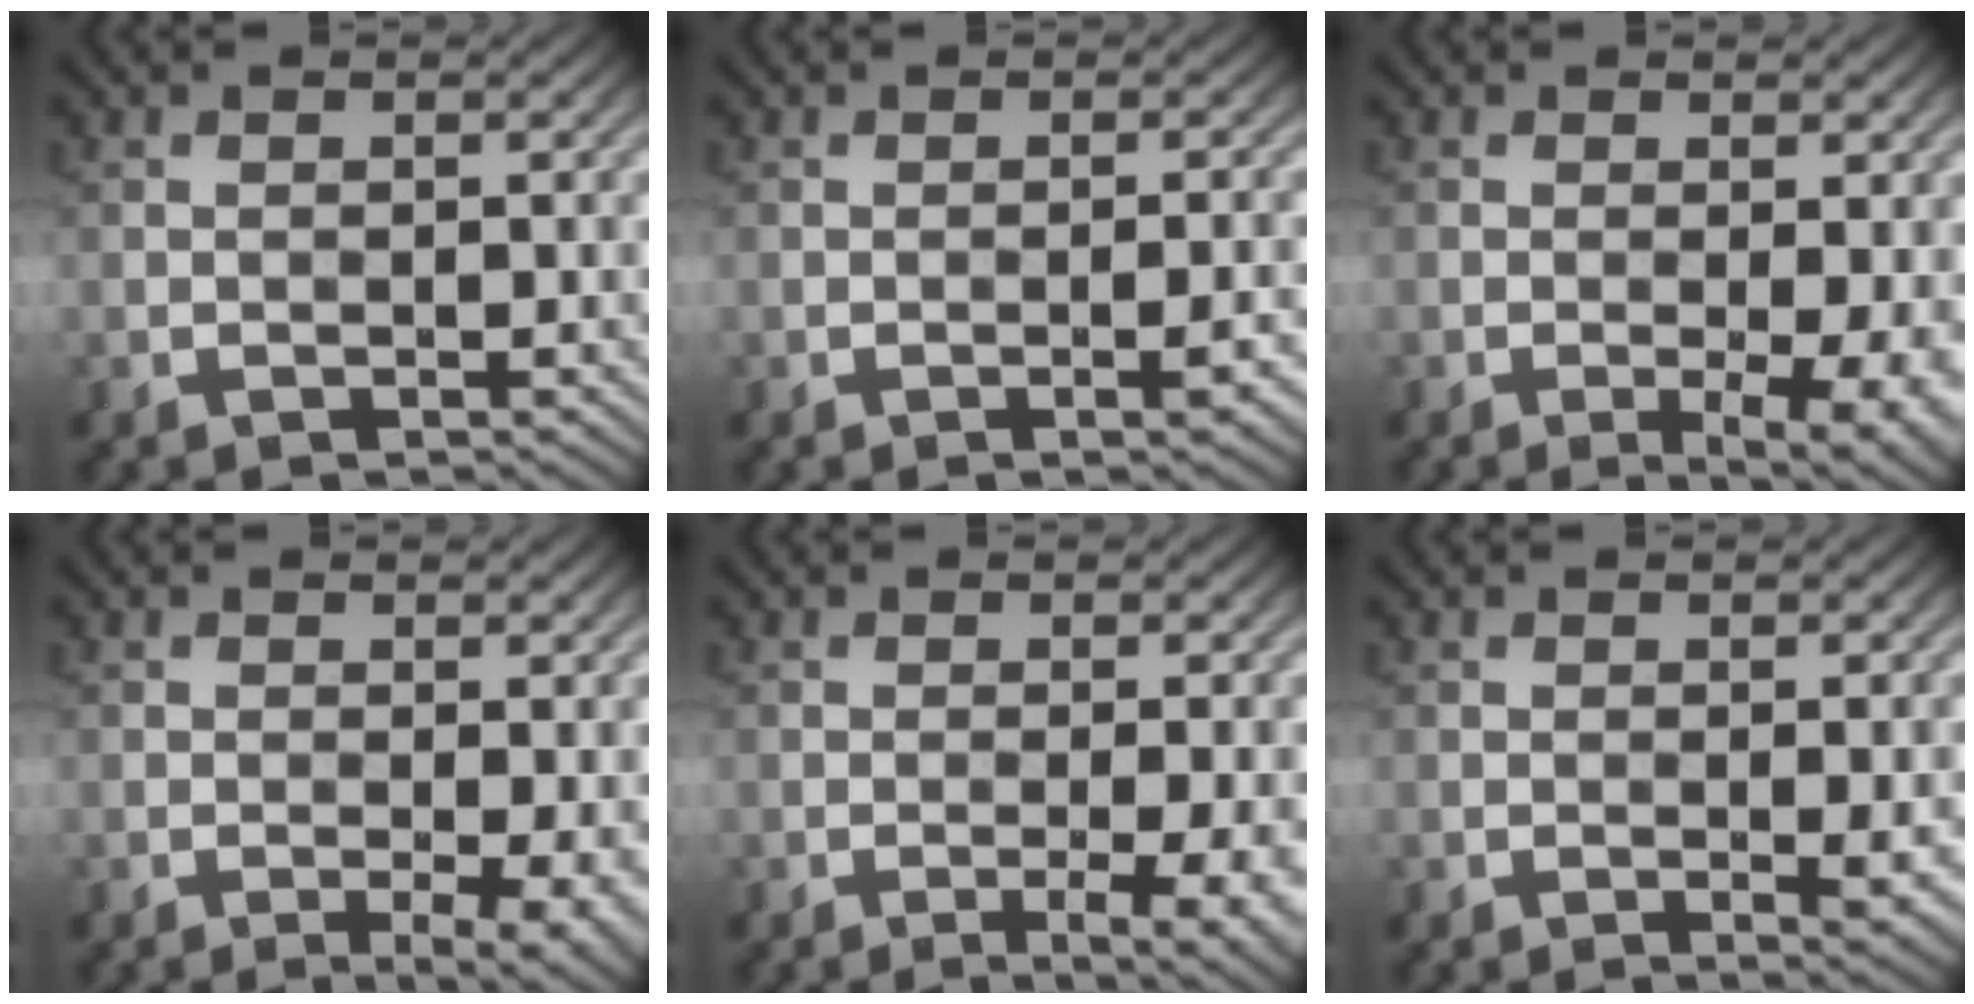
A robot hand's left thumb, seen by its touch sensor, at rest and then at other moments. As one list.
[{"total": 2.1, "force": [-0.9, 0.3, 1.8], "torque": [-0.026, 0.005, -0.014]}, {"total": 4.3, "force": [-1.1, 1.2, 4.0], "torque": [-0.060, -0.008, -0.016]}, {"total": 3.4, "force": [-1.0, 0.8, 3.2], "torque": [-0.050, -0.006, -0.014]}, {"total": 4.0, "force": [-1.4, 0.7, 3.6], "torque": [-0.058, 0.000, -0.018]}, {"total": 2.2, "force": [-0.3, 0.4, 2.2], "torque": [-0.036, -0.007, -0.005]}]